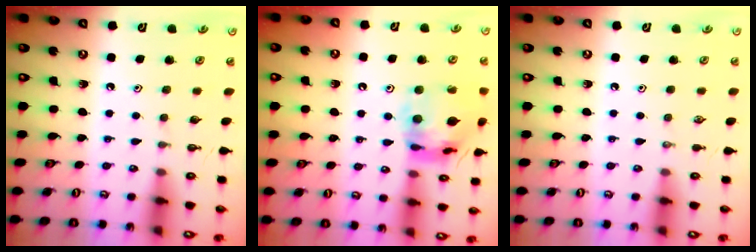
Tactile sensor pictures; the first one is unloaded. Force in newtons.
{"total": 16.1, "press": 16.0, "slide": 1.6}
{"total": 0.0}